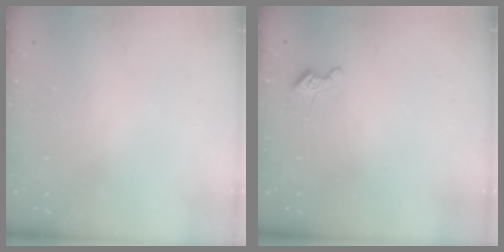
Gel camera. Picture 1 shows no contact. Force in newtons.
{"total": 4.2, "press": 4.2, "slide": 0.4}